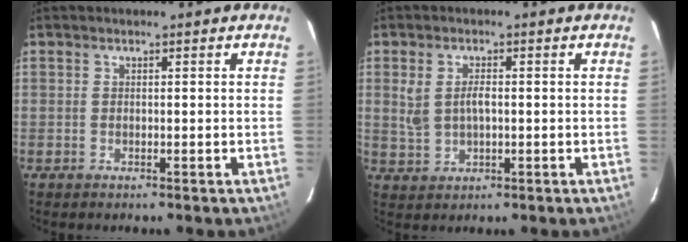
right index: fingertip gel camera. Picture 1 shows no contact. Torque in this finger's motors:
{"motor_torque": [0.08, 0.05, 0.08, 0.05]}